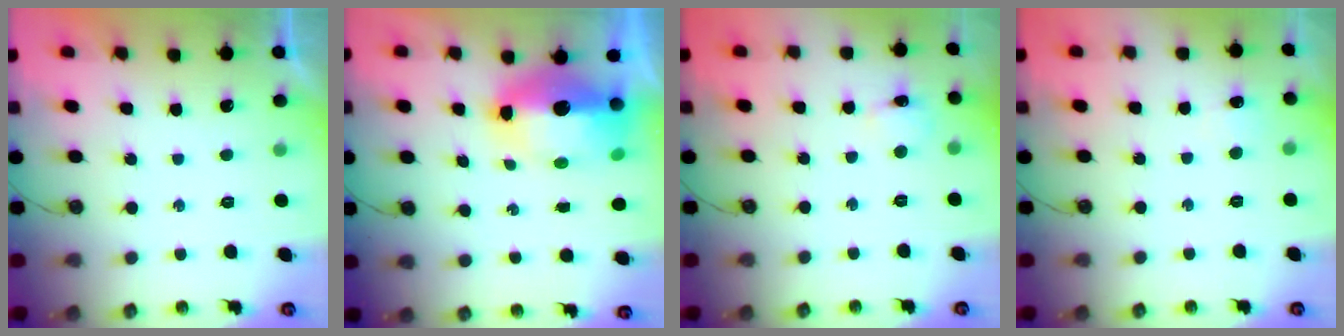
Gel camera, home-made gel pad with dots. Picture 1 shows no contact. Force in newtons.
{"total": 15.0, "press": 14.9, "slide": 1.6}
{"total": 4.4, "press": 4.4, "slide": 0.3}
{"total": 5.2, "press": 5.1, "slide": 0.7}